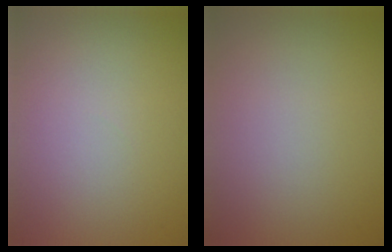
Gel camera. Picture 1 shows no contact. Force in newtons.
{"total": 0.0}